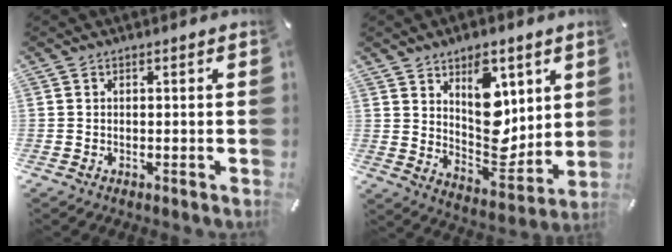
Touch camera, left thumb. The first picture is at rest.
{"total": 13.2, "force": [5.4, 8.9, 8.0], "torque": [-0.090, -0.040, 0.100]}